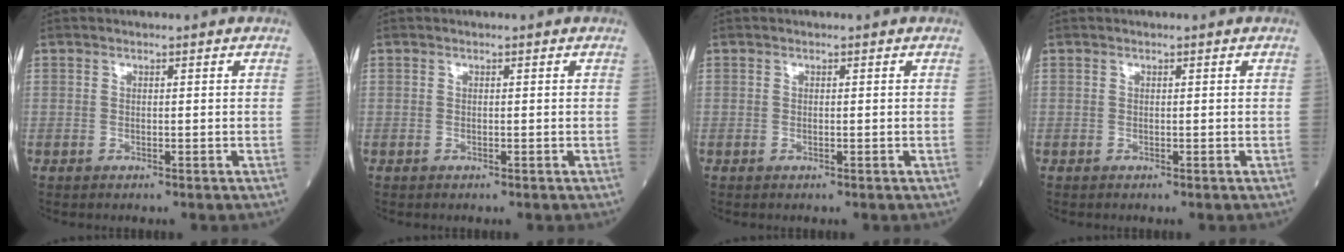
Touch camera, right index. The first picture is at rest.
{"total": 0.0}
{"total": 0.0}
{"total": 0.0}